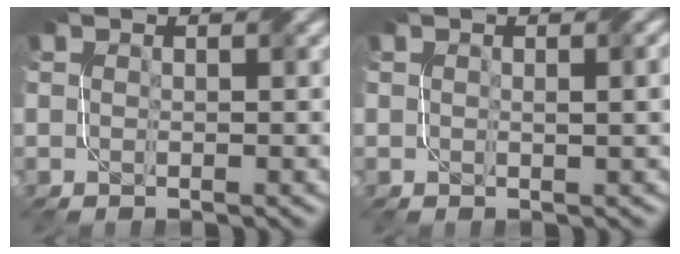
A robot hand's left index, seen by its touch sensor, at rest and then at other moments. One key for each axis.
{"total": 1.4, "fx": 0.3, "fy": 0.3, "fz": 1.3, "tx": -0.018, "ty": 0.003, "tz": 0.007}